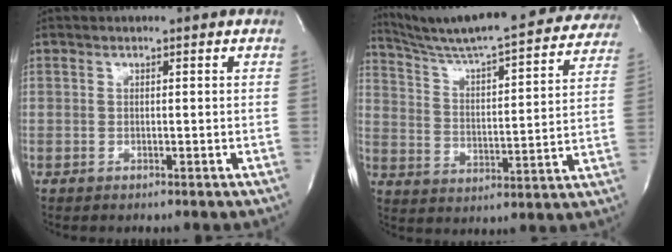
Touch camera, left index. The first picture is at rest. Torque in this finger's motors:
{"motor_torque": [0.71, -0.67, 0.07, 0.08]}